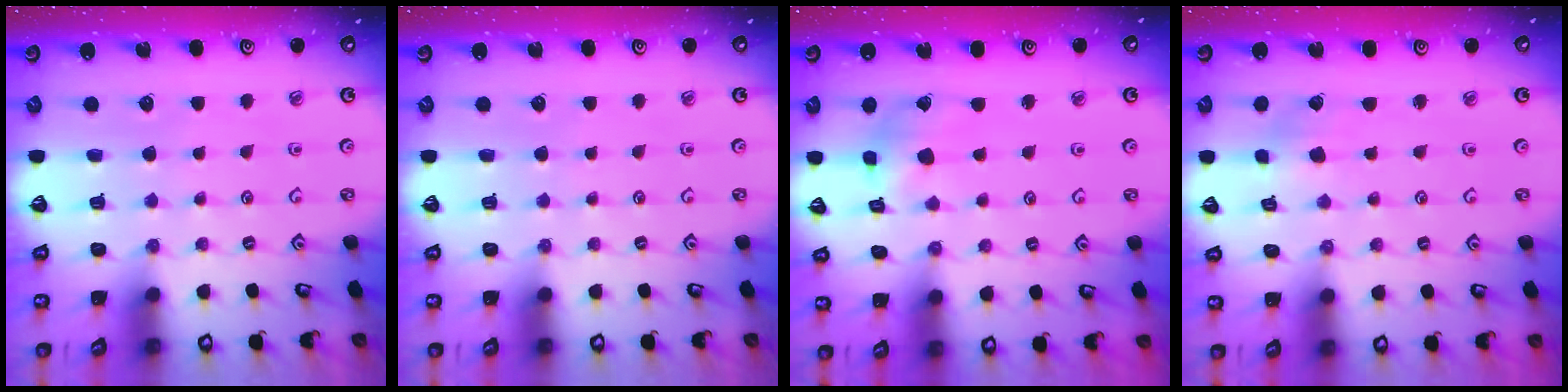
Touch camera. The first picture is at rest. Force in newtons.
{"total": 0.0}
{"total": 4.6, "press": 4.6, "slide": 0.5}
{"total": 1.1, "press": 1.1, "slide": 0.2}